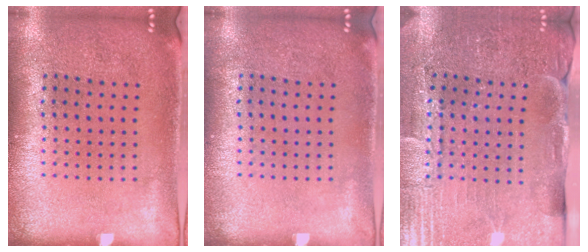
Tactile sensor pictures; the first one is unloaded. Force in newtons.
{"total": 0.0}
{"total": 3.7, "press": 3.7, "slide": 0.3}